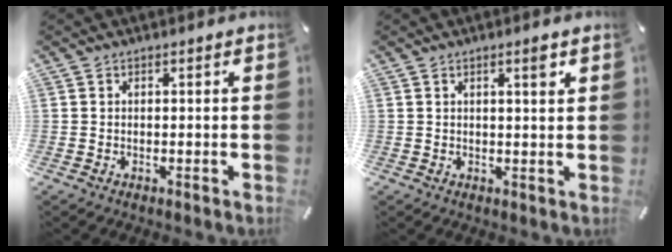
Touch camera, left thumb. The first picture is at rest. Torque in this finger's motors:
{"motor_torque": [0.24, 0.07, 0.23, -0.20, 0.00]}